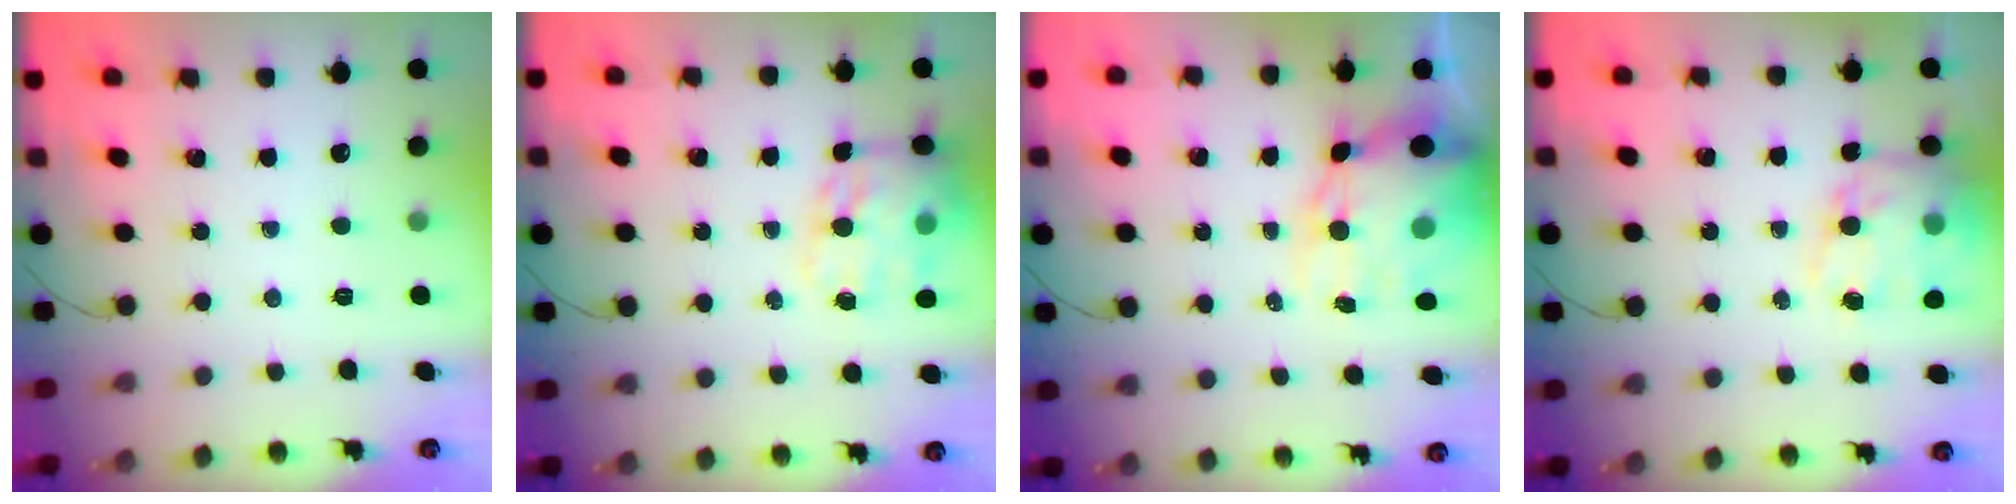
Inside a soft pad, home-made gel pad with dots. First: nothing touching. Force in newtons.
{"total": 16.5, "press": 16.1, "slide": 3.6}
{"total": 15.9, "press": 15.4, "slide": 3.8}
{"total": 14.1, "press": 13.7, "slide": 3.3}